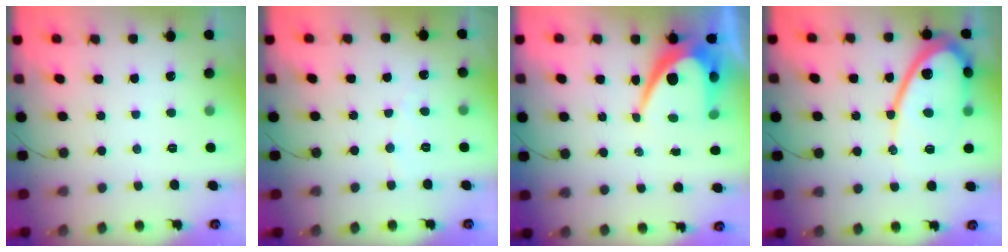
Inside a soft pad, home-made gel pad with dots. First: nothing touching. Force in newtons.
{"total": 2.8, "press": 2.8, "slide": 0.2}
{"total": 11.5, "press": 11.4, "slide": 0.9}
{"total": 15.4, "press": 15.3, "slide": 1.3}